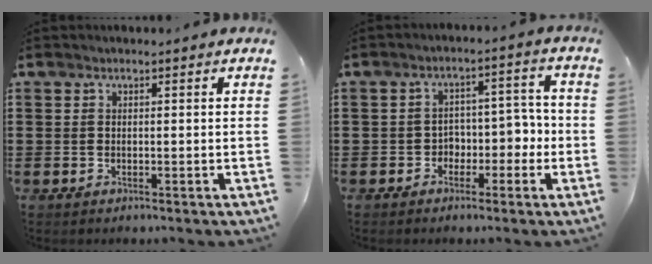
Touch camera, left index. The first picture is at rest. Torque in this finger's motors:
{"motor_torque": [0.01, 0.04, 0.06, 0.02]}